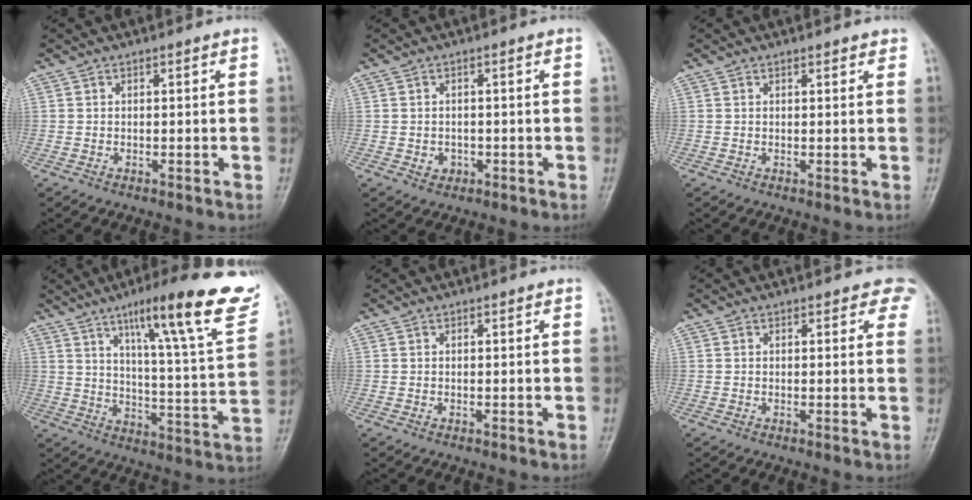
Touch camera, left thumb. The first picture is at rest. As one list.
[{"total": 2.1, "force": [-0.8, 1.9, 0.7], "torque": [0.001, 0.007, -0.006]}, {"total": 1.2, "force": [1.0, 0.4, 0.6], "torque": [-0.006, -0.002, 0.010]}, {"total": 23.1, "force": [13.7, 3.0, 18.4], "torque": [-0.240, -0.048, 0.195]}, {"total": 0.0}, {"total": 3.4, "force": [2.4, 1.7, 1.7], "torque": [0.008, -0.004, 0.015]}]